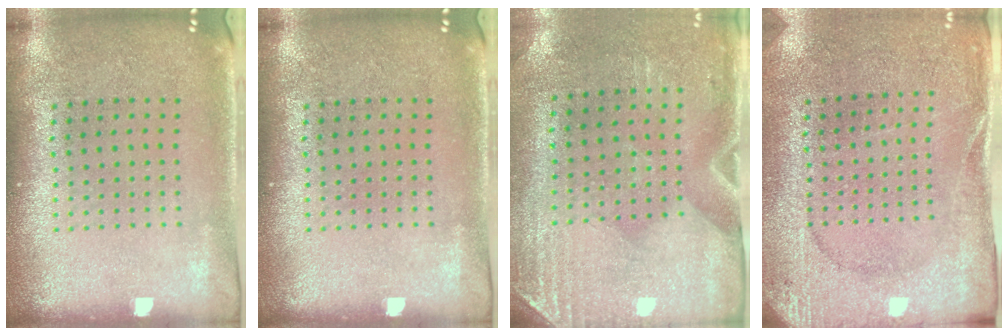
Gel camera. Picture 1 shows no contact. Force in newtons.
{"total": 0.0}
{"total": 2.9, "press": 2.5, "slide": 1.5}
{"total": 2.6, "press": 2.6, "slide": 0.4}